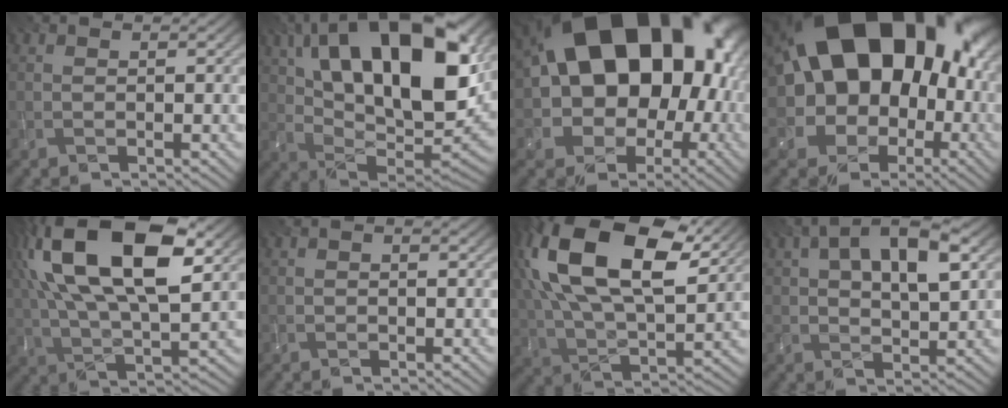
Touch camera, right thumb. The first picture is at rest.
{"total": 20.8, "force": [8.1, 9.8, 16.5], "torque": [-0.296, 0.035, 0.132]}
{"total": 21.5, "force": [2.1, 16.4, 13.8], "torque": [-0.221, -0.002, 0.043]}
{"total": 21.6, "force": [2.9, 16.0, 14.2], "torque": [-0.208, 0.002, 0.059]}
{"total": 19.0, "force": [6.6, 8.8, 15.5], "torque": [-0.320, 0.036, 0.102]}
{"total": 1.3, "force": [0.0, 0.8, 1.0], "torque": [-0.011, -0.001, 0.000]}
{"total": 21.9, "force": [8.9, 11.9, 16.1], "torque": [-0.341, 0.044, 0.141]}
{"total": 11.3, "force": [4.2, 5.5, 8.9], "torque": [-0.151, 0.009, 0.062]}